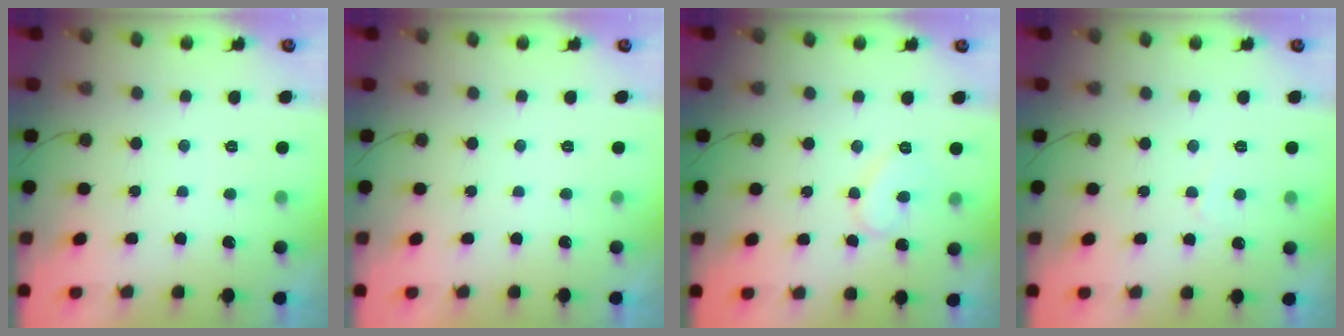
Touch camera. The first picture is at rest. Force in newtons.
{"total": 1.8, "press": 1.8, "slide": 0.1}
{"total": 8.2, "press": 8.2, "slide": 0.4}
{"total": 2.6, "press": 2.6, "slide": 0.1}